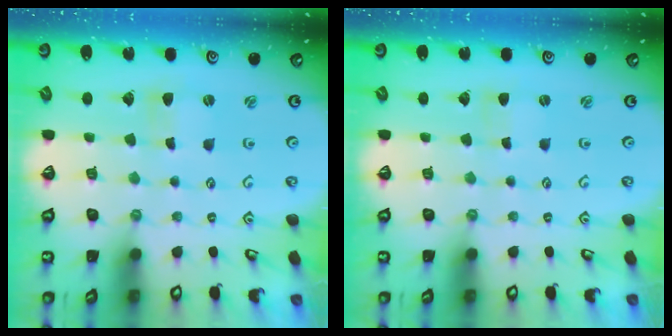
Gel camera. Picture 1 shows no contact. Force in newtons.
{"total": 0.6, "press": 0.6, "slide": 0.0}